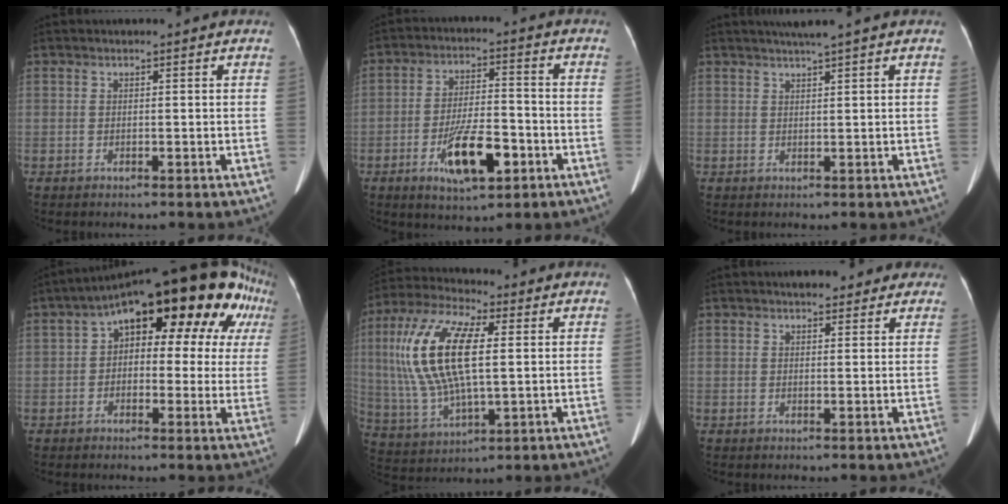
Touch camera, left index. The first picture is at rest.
{"total": 10.4, "force": [-4.6, 3.2, 8.8], "torque": [-0.163, -0.004, -0.075]}
{"total": 2.8, "force": [2.1, -0.7, 1.7], "torque": [-0.029, 0.008, 0.039]}
{"total": 18.6, "force": [7.4, 7.9, 15.2], "torque": [-0.218, 0.076, 0.098]}
{"total": 16.2, "force": [2.6, 5.4, 15.0], "torque": [-0.333, 0.016, 0.050]}
{"total": 5.3, "force": [4.1, 2.1, 2.6], "torque": [-0.018, 0.016, 0.047]}